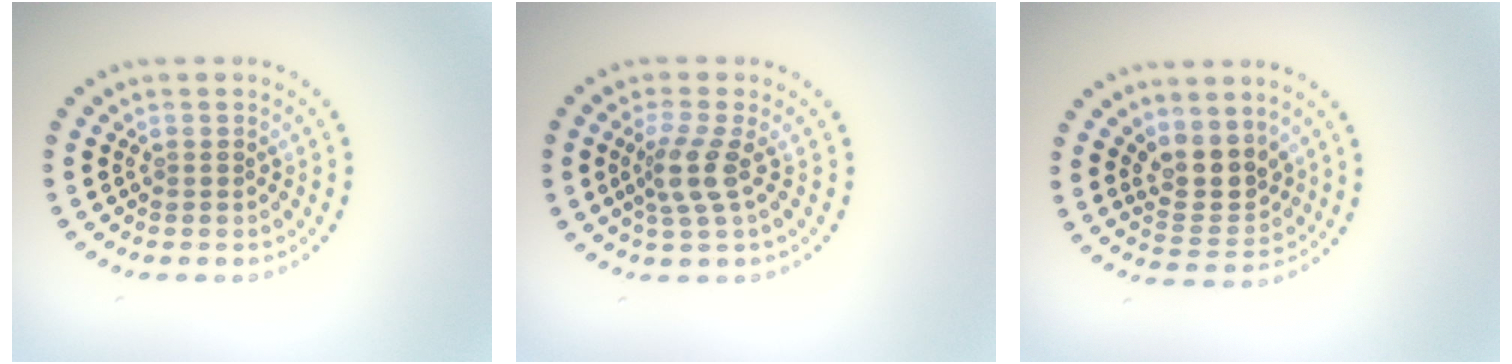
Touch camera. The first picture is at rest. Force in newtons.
{"total": 2.7, "press": 2.1, "slide": 1.7}
{"total": 3.7, "press": 3.3, "slide": 1.7}